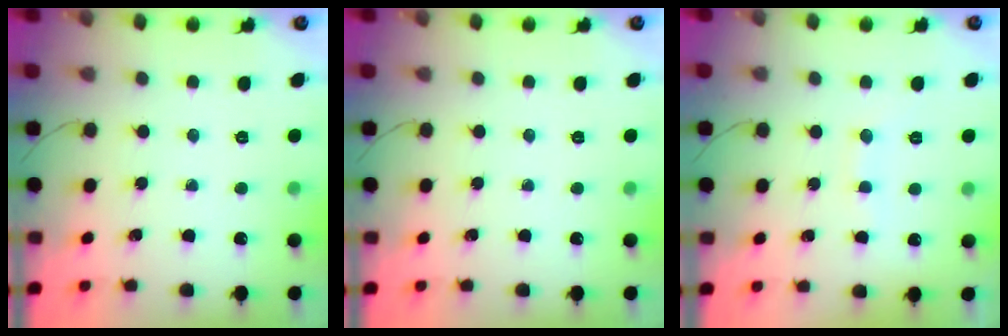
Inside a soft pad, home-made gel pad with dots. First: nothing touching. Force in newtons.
{"total": 0.0}
{"total": 6.8, "press": 6.7, "slide": 1.4}